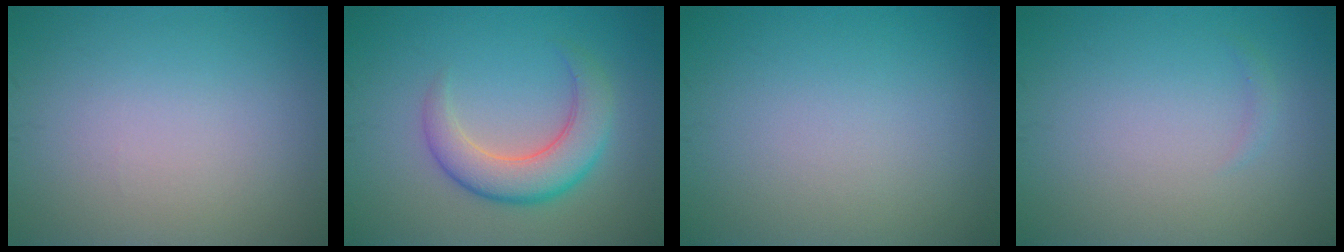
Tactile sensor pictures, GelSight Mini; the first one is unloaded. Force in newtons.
{"total": 5.1, "press": 5.1, "slide": 0.4}
{"total": 0.0}
{"total": 0.5, "press": 0.5, "slide": 0.0}